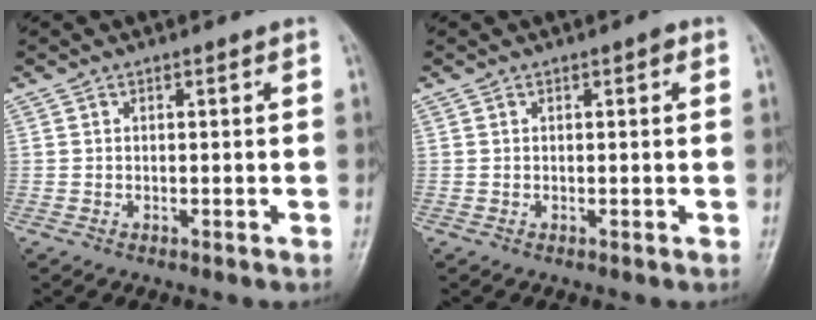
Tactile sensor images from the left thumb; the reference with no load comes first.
{"total": 1.0, "force": [0.4, 0.4, 0.8], "torque": [-0.011, 0.002, 0.002]}